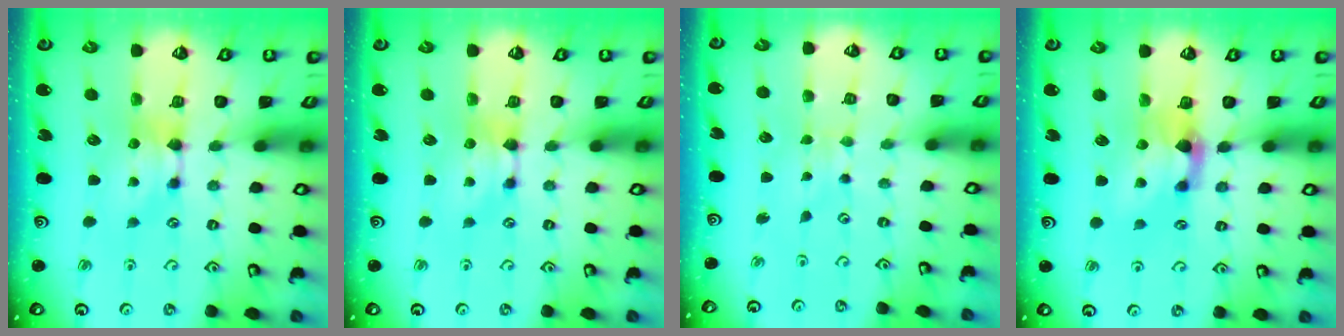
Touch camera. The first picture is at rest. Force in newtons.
{"total": 0.0}
{"total": 2.4, "press": 2.3, "slide": 0.4}
{"total": 2.6, "press": 2.0, "slide": 1.7}